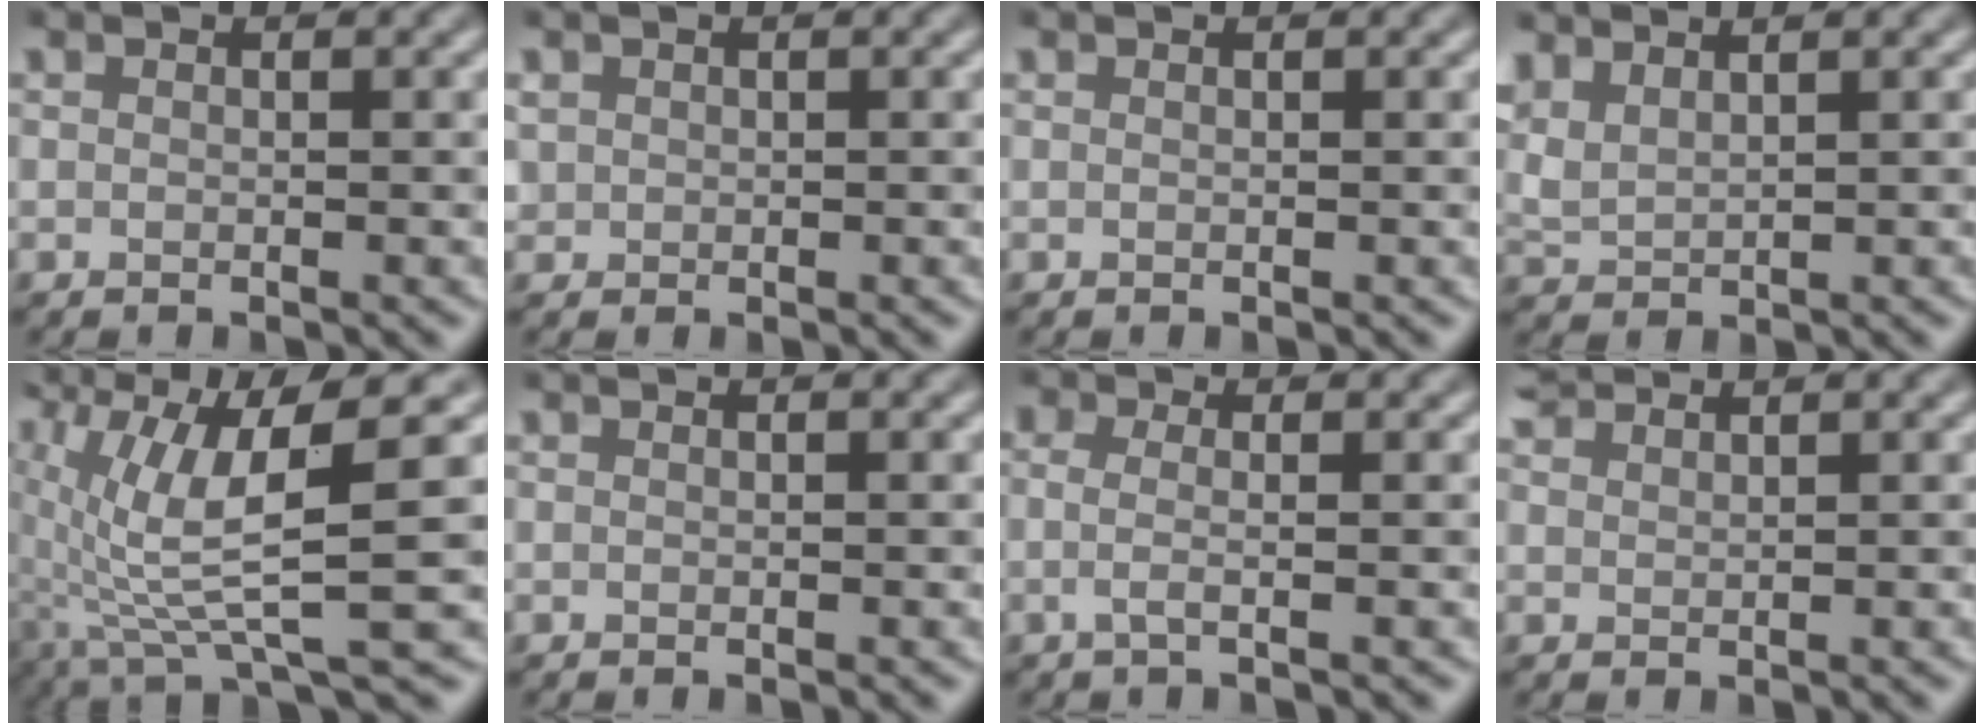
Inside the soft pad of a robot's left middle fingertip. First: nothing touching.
{"total": 0.9, "force": [0.3, 0.9, 0.1], "torque": [0.003, -0.002, 0.006]}
{"total": 0.0}
{"total": 3.3, "force": [2.5, 1.4, 1.8], "torque": [-0.047, 0.010, 0.056]}
{"total": 9.9, "force": [1.2, 2.6, 9.5], "torque": [-0.192, -0.010, 0.029]}
{"total": 0.0}
{"total": 1.9, "force": [0.0, 0.7, 1.7], "torque": [-0.032, -0.001, -0.015]}
{"total": 2.1, "force": [2.1, 0.1, 0.3], "torque": [-0.008, 0.007, 0.041]}